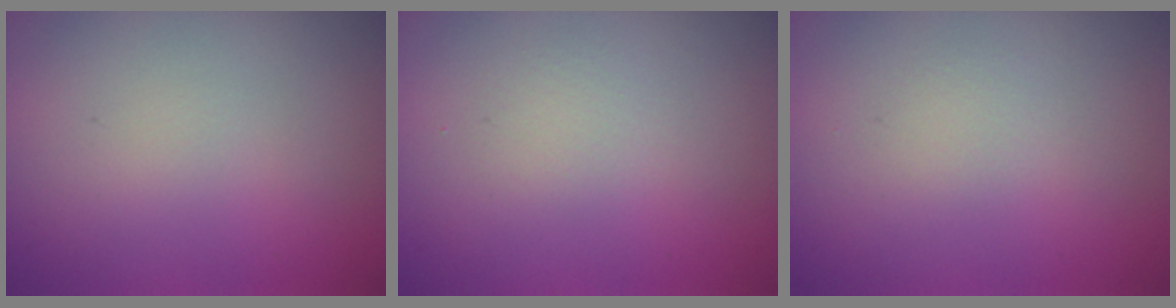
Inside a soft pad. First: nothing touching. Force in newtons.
{"total": 1.1, "press": 1.1, "slide": 0.0}
{"total": 0.6, "press": 0.6, "slide": 0.1}